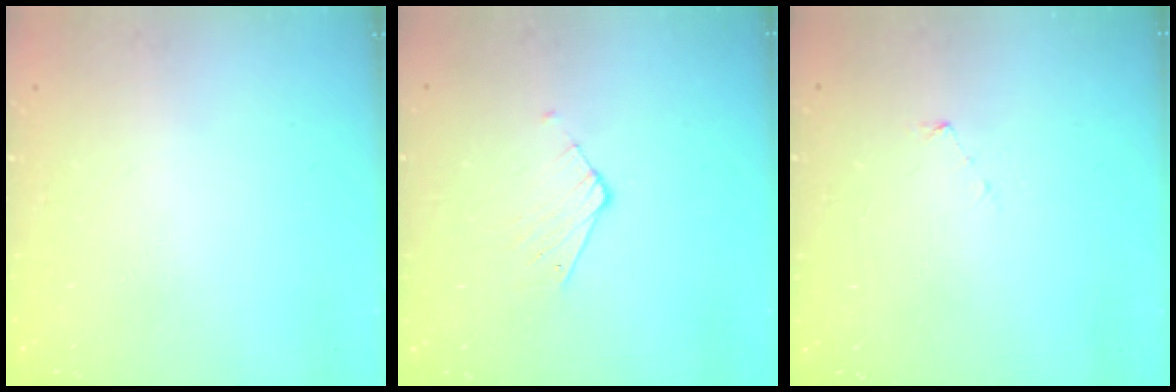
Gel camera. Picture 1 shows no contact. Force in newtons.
{"total": 3.8, "press": 3.8, "slide": 0.3}
{"total": 3.2, "press": 3.2, "slide": 0.3}